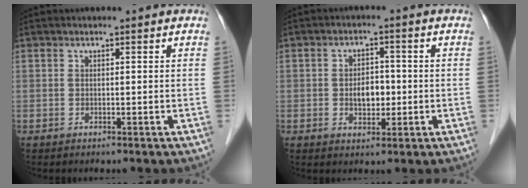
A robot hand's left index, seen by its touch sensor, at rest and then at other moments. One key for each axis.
{"total": 4.1, "fx": -0.6, "fy": 2.6, "fz": 3.1, "tx": -0.052, "ty": 0.007, "tz": -0.006}